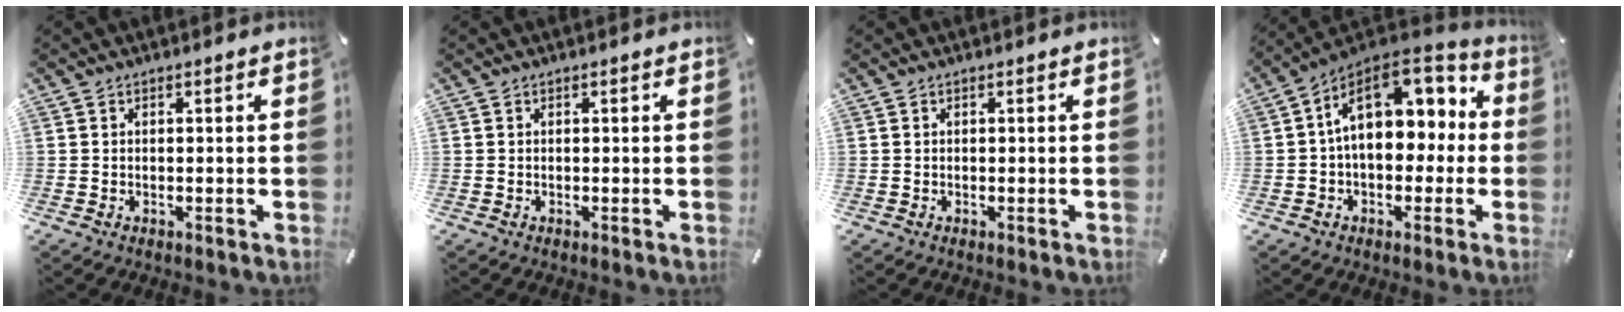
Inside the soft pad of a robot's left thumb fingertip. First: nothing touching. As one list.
[{"total": 0.0}, {"total": 0.0}, {"total": 16.2, "force": [4.0, 11.1, 11.2], "torque": [-0.170, -0.013, 0.076]}]